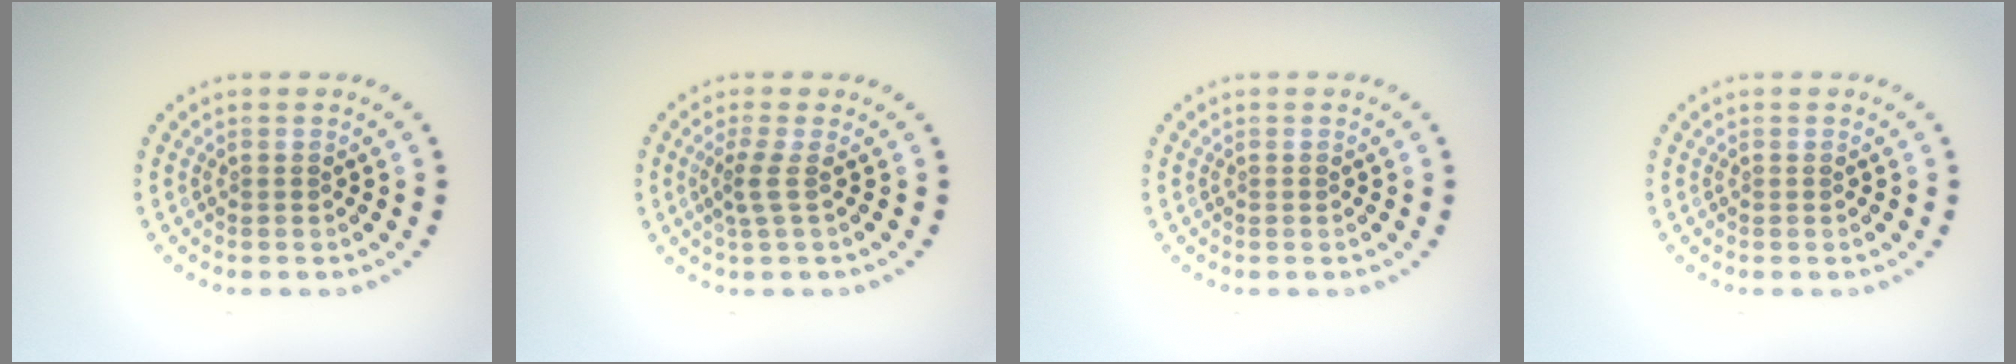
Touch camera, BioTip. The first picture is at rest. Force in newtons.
{"total": 2.0, "press": 1.3, "slide": 1.4}
{"total": 0.0}
{"total": 0.0}